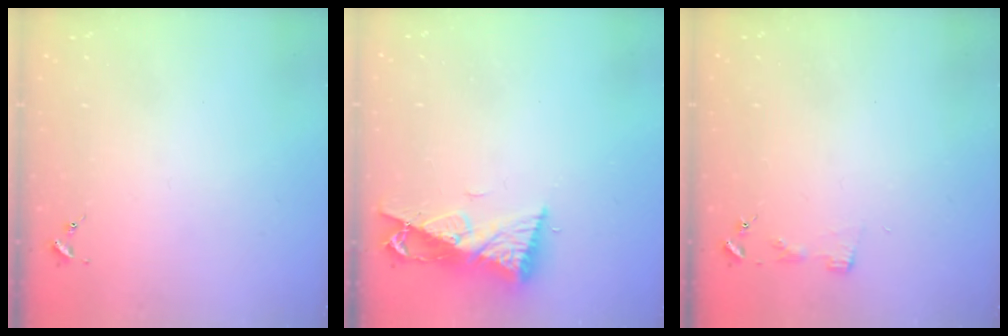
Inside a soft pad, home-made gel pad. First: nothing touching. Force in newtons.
{"total": 9.7, "press": 9.7, "slide": 0.7}
{"total": 2.9, "press": 2.9, "slide": 0.3}